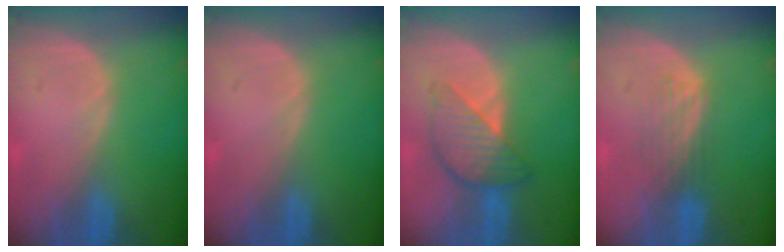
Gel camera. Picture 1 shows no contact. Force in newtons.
{"total": 0.0}
{"total": 6.2, "press": 6.2, "slide": 0.4}
{"total": 3.7, "press": 3.2, "slide": 1.8}